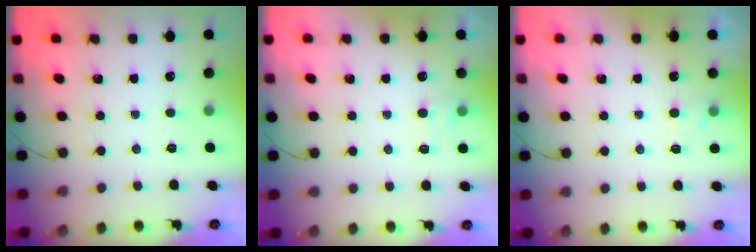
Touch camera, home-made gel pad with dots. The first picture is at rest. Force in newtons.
{"total": 6.1, "press": 5.9, "slide": 1.5}
{"total": 2.1, "press": 1.6, "slide": 1.3}